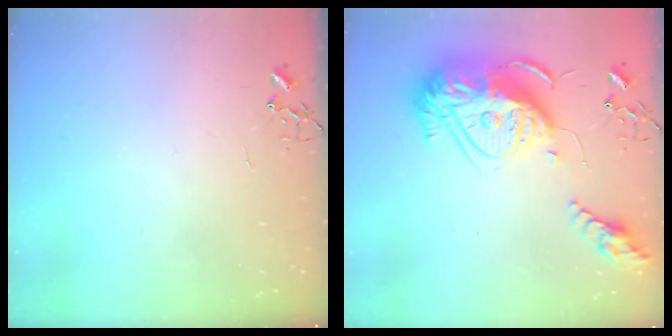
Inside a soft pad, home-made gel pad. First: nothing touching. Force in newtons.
{"total": 22.8, "press": 22.7, "slide": 2.2}